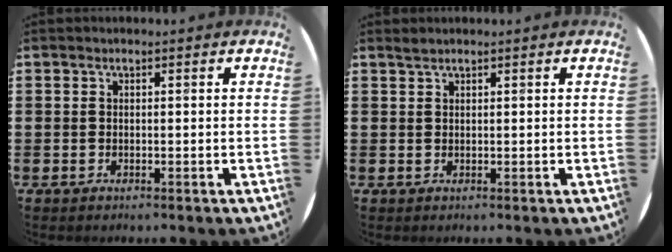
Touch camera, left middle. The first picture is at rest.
{"total": 0.7, "force": [0.6, -0.1, 0.1], "torque": [-0.002, -0.001, 0.013]}